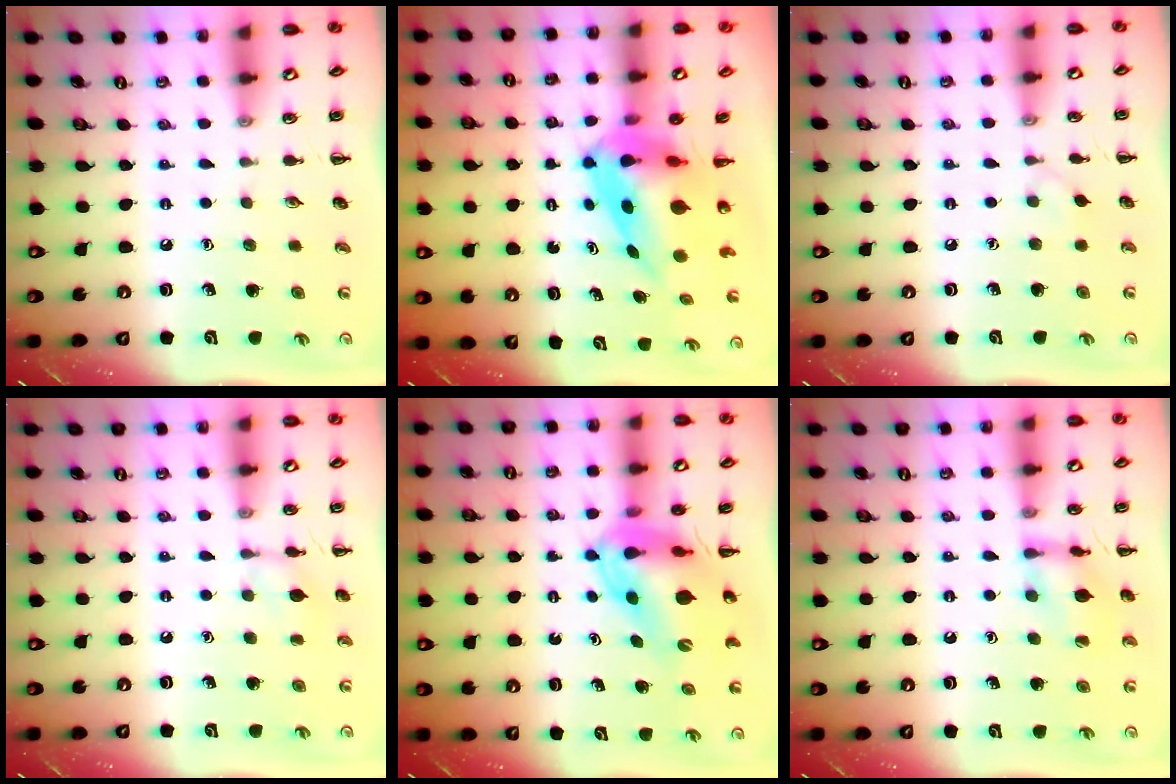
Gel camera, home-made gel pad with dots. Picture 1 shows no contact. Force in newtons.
{"total": 8.9, "press": 8.6, "slide": 2.5}
{"total": 2.9, "press": 2.6, "slide": 1.1}
{"total": 7.4, "press": 7.3, "slide": 1.5}
{"total": 12.1, "press": 11.6, "slide": 3.5}
{"total": 12.1, "press": 12.1, "slide": 0.5}